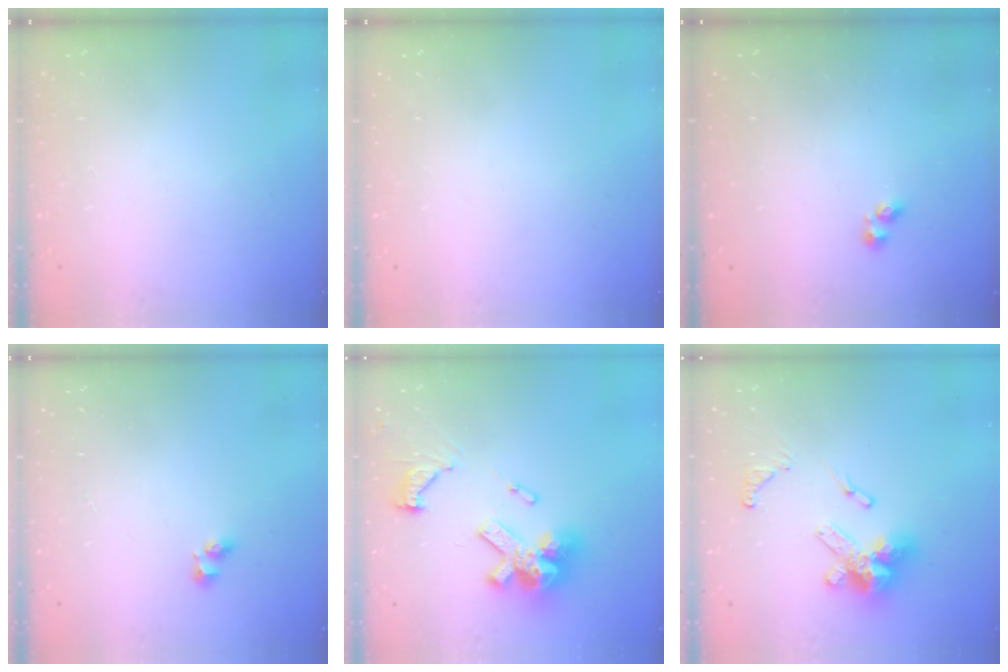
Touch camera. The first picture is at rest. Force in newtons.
{"total": 0.0}
{"total": 1.6, "press": 1.5, "slide": 0.3}
{"total": 4.6, "press": 4.3, "slide": 1.8}
{"total": 18.5, "press": 18.3, "slide": 2.4}
{"total": 14.1, "press": 14.1, "slide": 0.9}